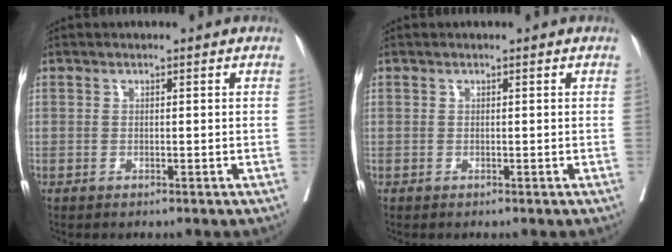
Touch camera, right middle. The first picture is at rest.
{"total": 0.0}